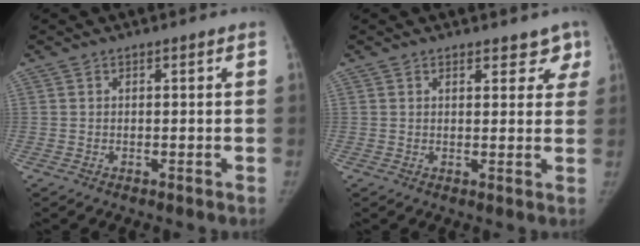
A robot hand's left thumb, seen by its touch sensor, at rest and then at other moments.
{"total": 5.1, "force": [4.0, 2.5, 1.9], "torque": [0.017, -0.016, 0.042]}